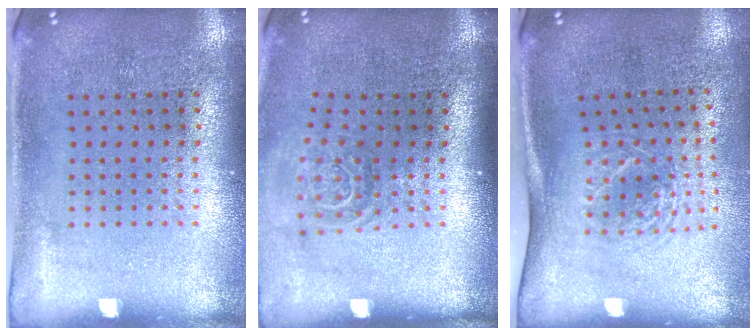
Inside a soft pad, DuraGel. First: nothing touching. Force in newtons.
{"total": 1.6, "press": 1.1, "slide": 1.1}
{"total": 1.7, "press": 1.3, "slide": 1.2}